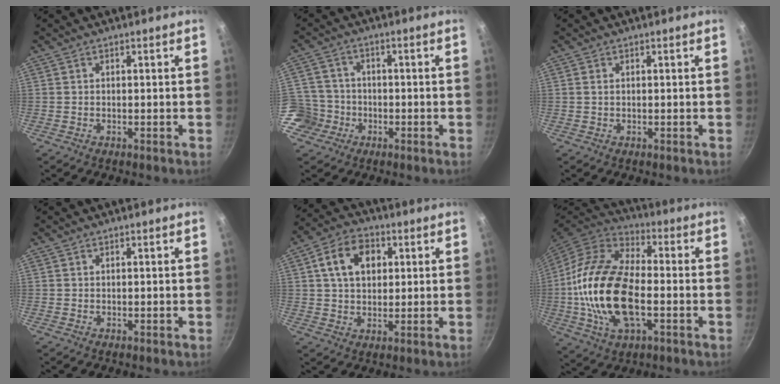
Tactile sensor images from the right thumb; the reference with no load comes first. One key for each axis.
{"total": 7.5, "fx": -3.0, "fy": 6.8, "fz": 1.3, "tx": 0.002, "ty": 0.032, "tz": -0.061}
{"total": 0.7, "fx": 0.2, "fy": 0.5, "fz": 0.5, "tx": -0.008, "ty": 0.002, "tz": 0.004}
{"total": 0.0}
{"total": 10.5, "fx": 2.9, "fy": 7.6, "fz": 6.7, "tx": -0.097, "ty": 0.008, "tz": 0.041}
{"total": 22.7, "fx": -2.8, "fy": 12.1, "fz": 19.0, "tx": -0.366, "ty": 0.027, "tz": -0.059}